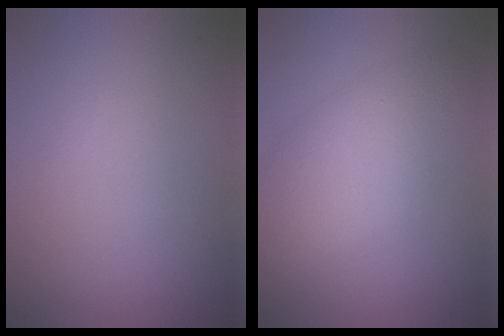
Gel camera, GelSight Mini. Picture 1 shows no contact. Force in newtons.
{"total": 5.2, "press": 5.2, "slide": 0.4}